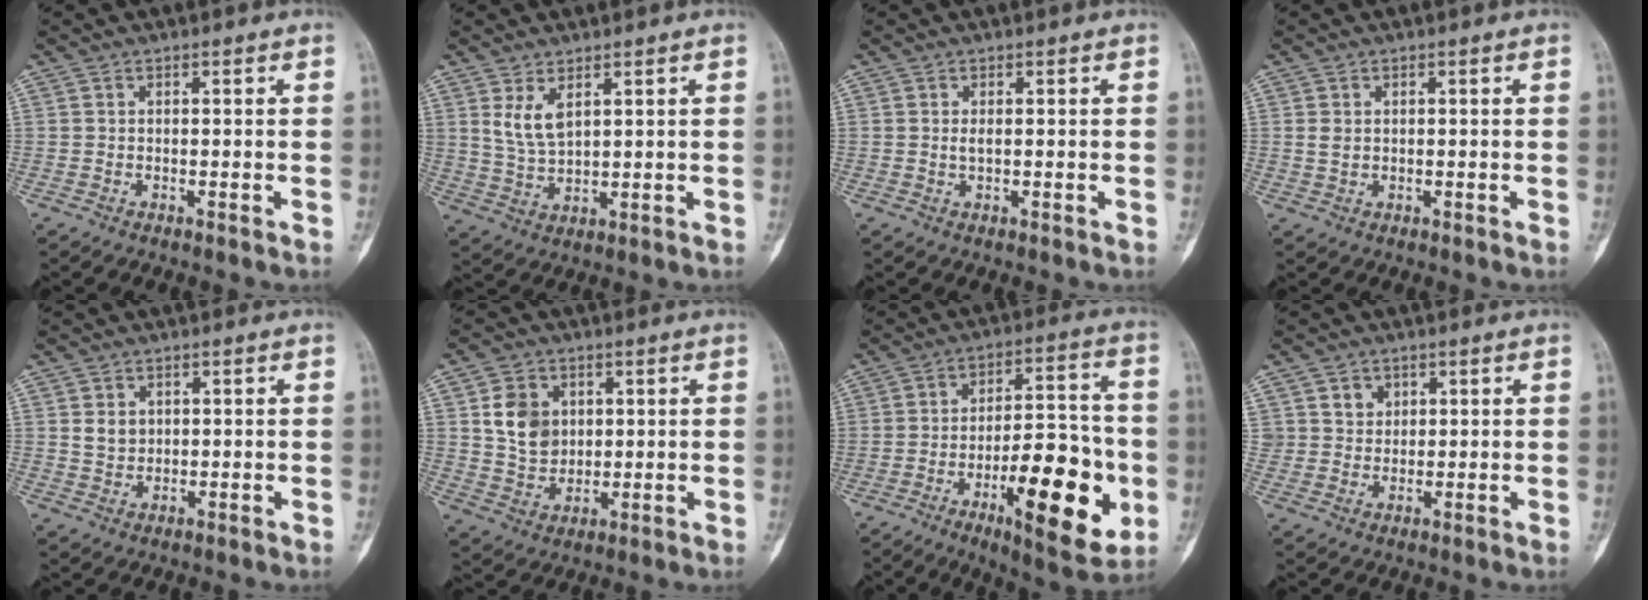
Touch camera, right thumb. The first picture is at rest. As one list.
[{"total": 5.6, "force": [2.7, 2.5, 4.2], "torque": [-0.080, -0.019, 0.064]}, {"total": 1.0, "force": [0.1, 0.3, 0.9], "torque": [-0.021, -0.002, 0.003]}, {"total": 1.8, "force": [0.5, 1.4, 1.2], "torque": [-0.021, 0.000, 0.015]}, {"total": 3.1, "force": [0.9, 2.6, 1.5], "torque": [-0.012, -0.006, 0.020]}, {"total": 8.8, "force": [2.3, 7.1, 4.7], "torque": [-0.056, -0.015, 0.050]}, {"total": 20.7, "force": [-6.3, 7.4, 18.2], "torque": [-0.239, 0.021, -0.086]}, {"total": 3.7, "force": [1.7, 3.2, 0.9], "torque": [0.004, -0.010, 0.031]}]